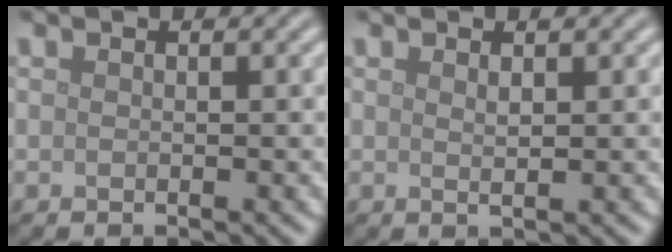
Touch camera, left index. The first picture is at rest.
{"total": 0.9, "force": [0.5, 0.1, 0.8], "torque": [-0.014, -0.001, 0.008]}